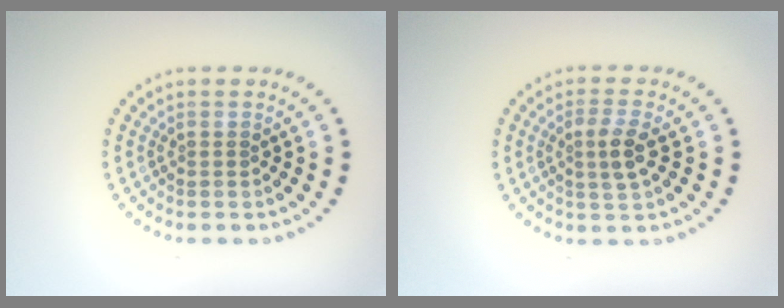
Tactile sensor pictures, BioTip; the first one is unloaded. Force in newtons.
{"total": 2.6, "press": 2.4, "slide": 1.0}